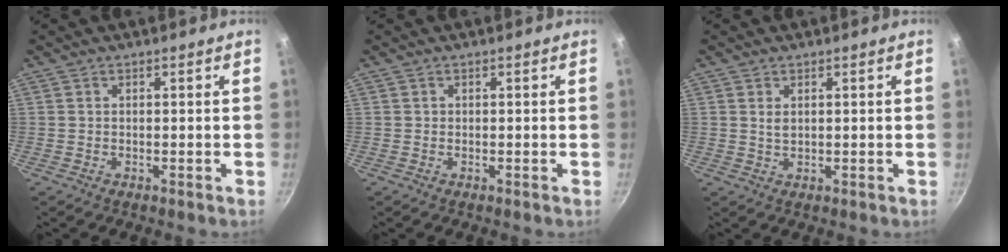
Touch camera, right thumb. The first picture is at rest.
{"total": 0.0}
{"total": 1.7, "force": [0.6, 1.1, 1.2], "torque": [-0.021, -0.002, 0.012]}